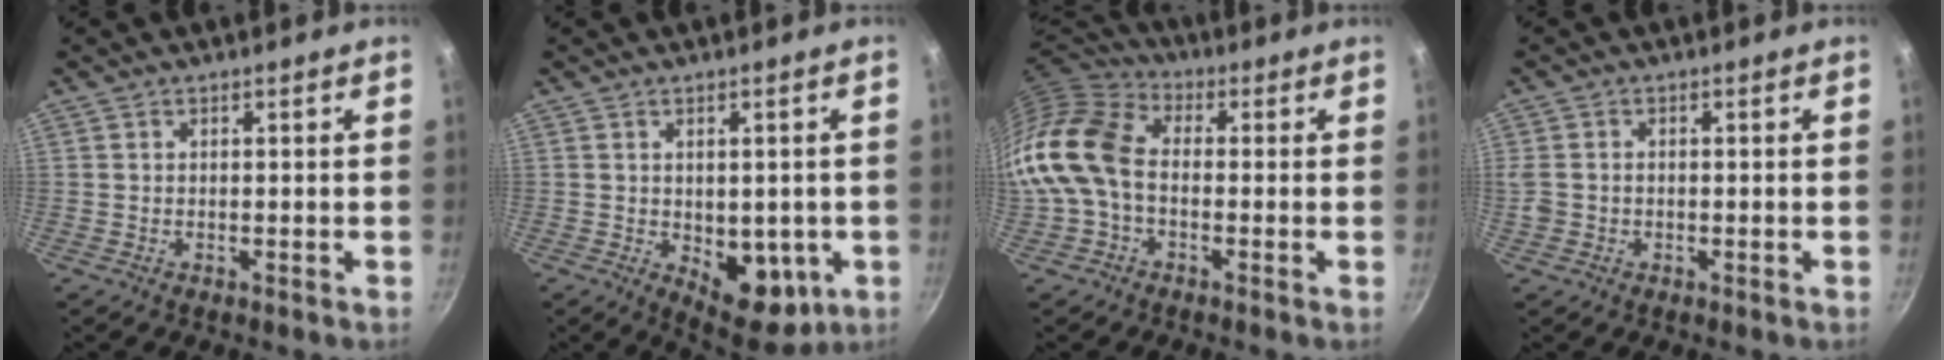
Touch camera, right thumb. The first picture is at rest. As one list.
[{"total": 10.5, "force": [-1.9, 6.3, 8.1], "torque": [-0.064, -0.015, -0.012]}, {"total": 14.3, "force": [-2.3, 10.0, 9.9], "torque": [-0.185, 0.039, -0.066]}, {"total": 3.0, "force": [-0.4, 2.5, 1.6], "torque": [-0.032, 0.002, -0.009]}]